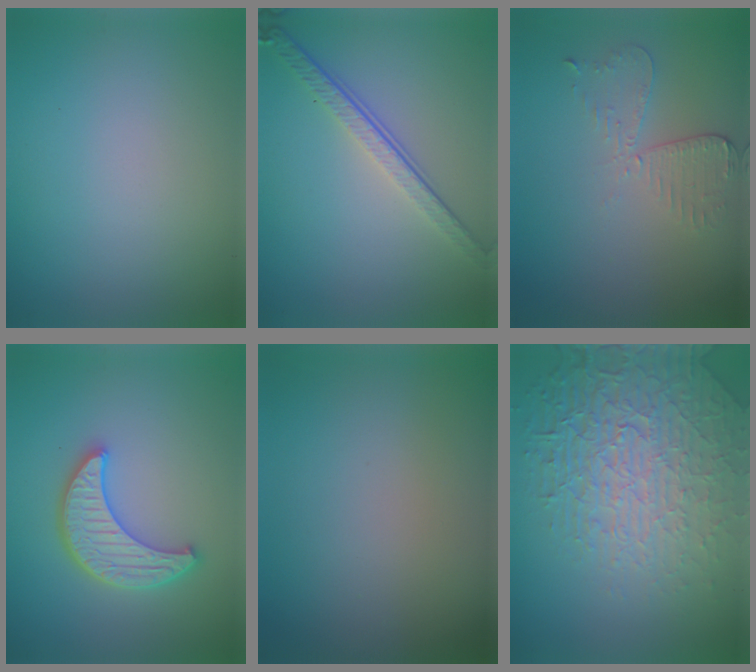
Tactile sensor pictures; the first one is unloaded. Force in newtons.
{"total": 4.0, "press": 2.7, "slide": 2.9}
{"total": 2.6, "press": 2.3, "slide": 1.3}
{"total": 4.4, "press": 3.8, "slide": 2.2}
{"total": 0.0}
{"total": 7.6, "press": 5.8, "slide": 5.0}